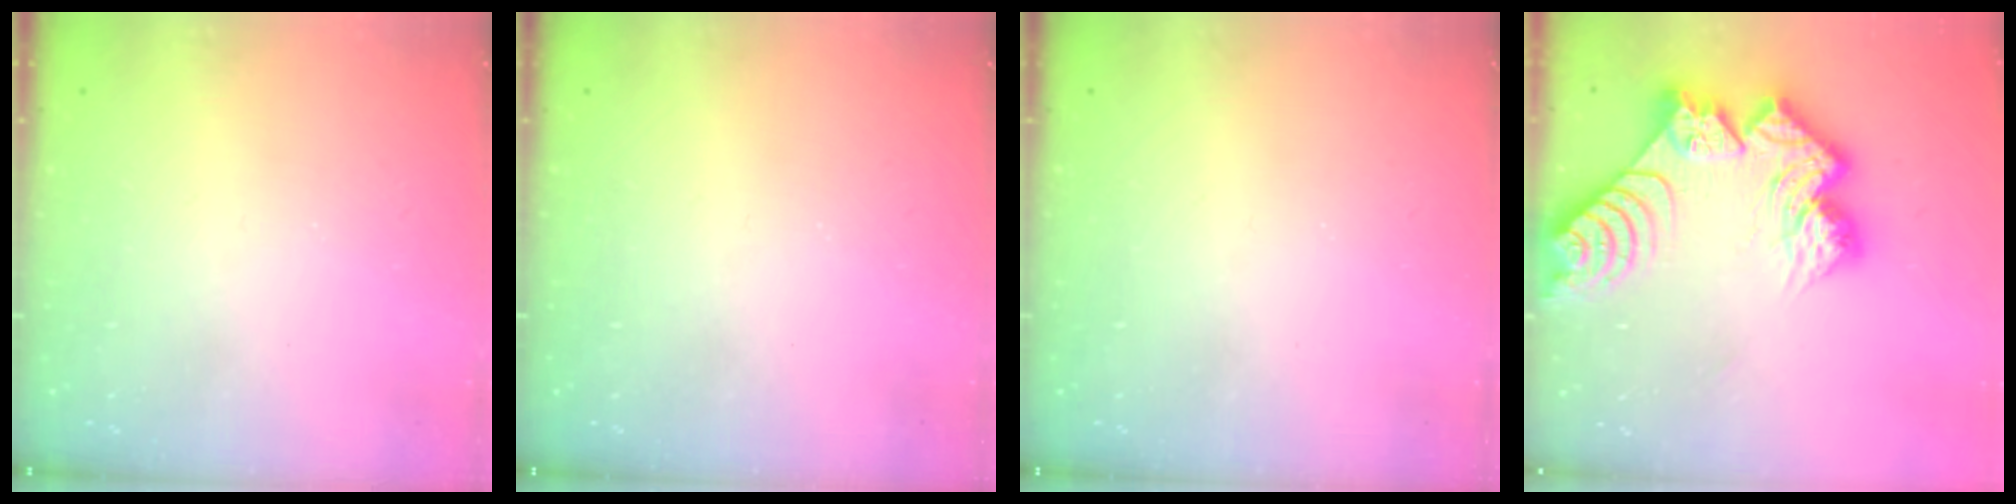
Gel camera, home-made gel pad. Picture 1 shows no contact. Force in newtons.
{"total": 0.0}
{"total": 0.0}
{"total": 19.0, "press": 18.9, "slide": 1.9}